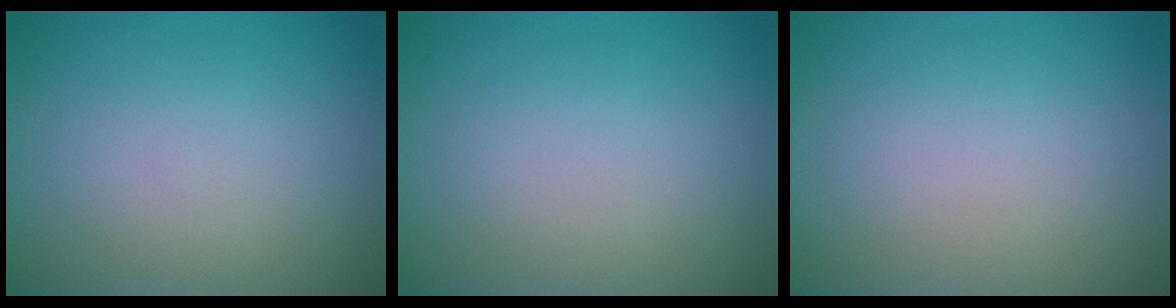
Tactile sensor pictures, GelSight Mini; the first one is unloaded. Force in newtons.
{"total": 0.0}
{"total": 0.0}